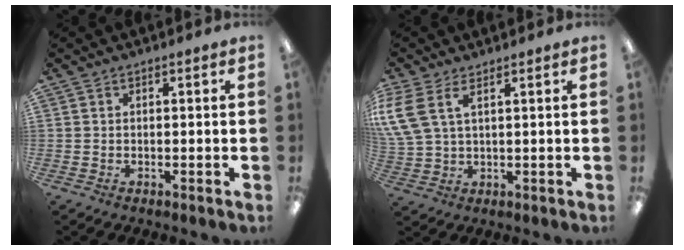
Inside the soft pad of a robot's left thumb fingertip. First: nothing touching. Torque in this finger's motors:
{"motor_torque": [1.86, 1.91, 1.99, -0.77, 0.50]}